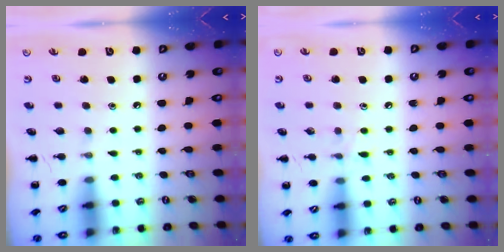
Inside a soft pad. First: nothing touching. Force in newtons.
{"total": 5.7, "press": 5.2, "slide": 2.3}